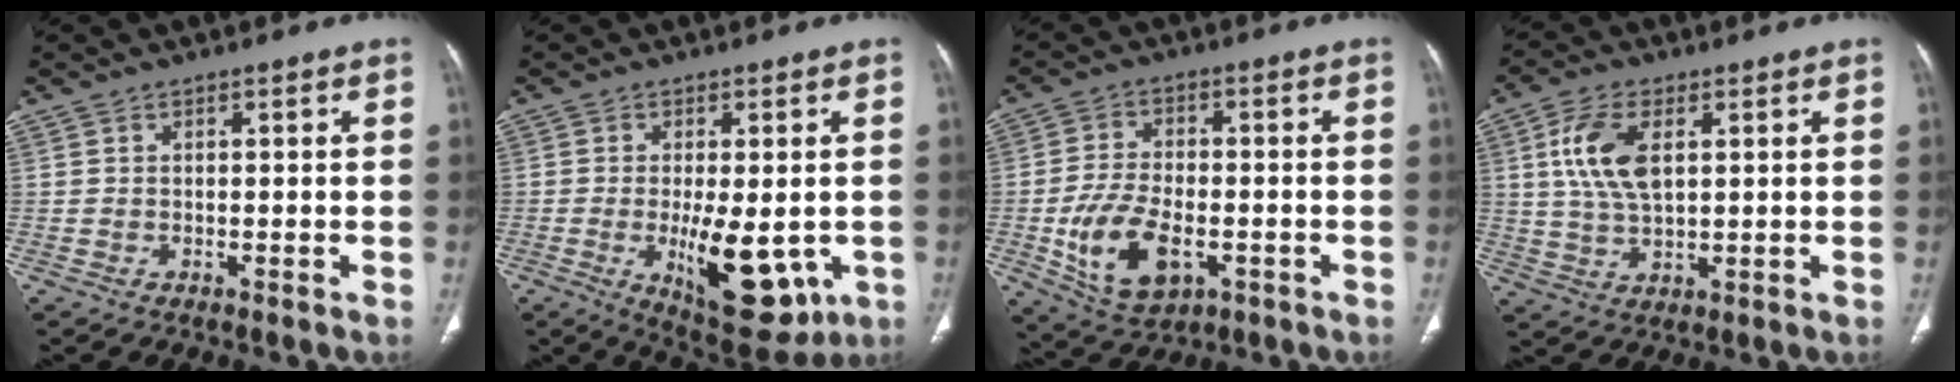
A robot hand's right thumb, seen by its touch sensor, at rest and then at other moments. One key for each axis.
{"total": 13.6, "fx": -3.1, "fy": 6.1, "fz": 11.8, "tx": -0.151, "ty": -0.019, "tz": -0.029}
{"total": 12.3, "fx": -3.5, "fy": 7.2, "fz": 9.4, "tx": -0.167, "ty": 0.007, "tz": -0.049}
{"total": 9.9, "fx": 2.6, "fy": 5.2, "fz": 8.0, "tx": -0.164, "ty": -0.004, "tz": 0.051}